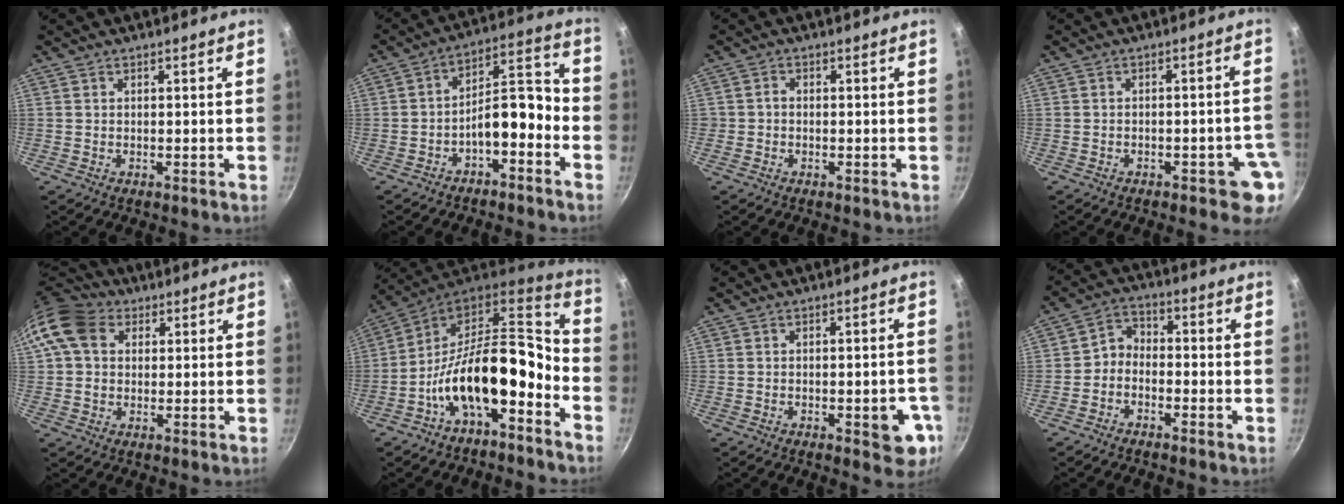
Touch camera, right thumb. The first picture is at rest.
{"total": 9.7, "force": [-4.5, 4.4, 7.4], "torque": [-0.096, 0.075, -0.069]}
{"total": 1.2, "force": [-0.5, 1.0, 0.4], "torque": [-0.004, 0.006, -0.010]}
{"total": 5.0, "force": [-2.2, 2.2, 3.9], "torque": [-0.021, 0.028, -0.022]}
{"total": 10.5, "force": [3.1, 8.1, 5.9], "torque": [-0.090, 0.010, 0.040]}
{"total": 17.1, "force": [-7.4, 7.7, 13.3], "torque": [-0.193, 0.076, -0.137]}
{"total": 7.2, "force": [-2.3, 3.0, 6.1], "torque": [-0.052, 0.007, -0.026]}
{"total": 4.4, "force": [-2.3, 3.1, 2.1], "torque": [-0.029, 0.042, -0.052]}